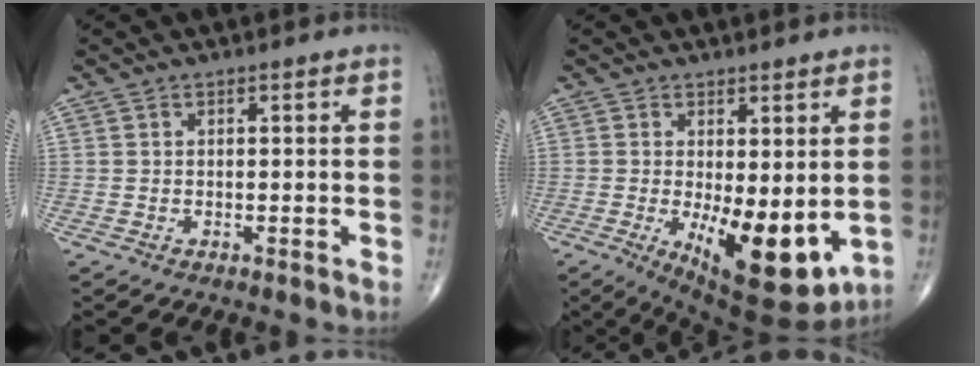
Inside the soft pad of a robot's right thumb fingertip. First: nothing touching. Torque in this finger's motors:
{"motor_torque": [1.34, 2.63, 0.34, -0.14, 0.35]}